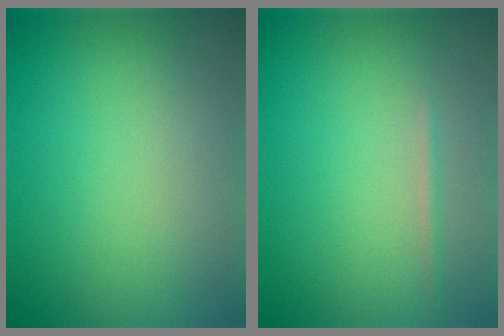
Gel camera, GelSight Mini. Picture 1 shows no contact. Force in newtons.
{"total": 0.6, "press": 0.6, "slide": 0.0}